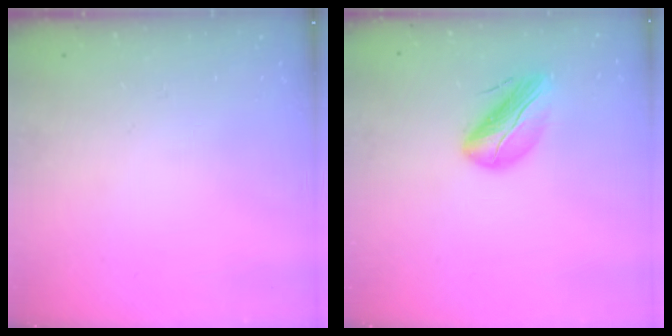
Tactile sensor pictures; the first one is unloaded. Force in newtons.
{"total": 10.8, "press": 10.5, "slide": 2.6}